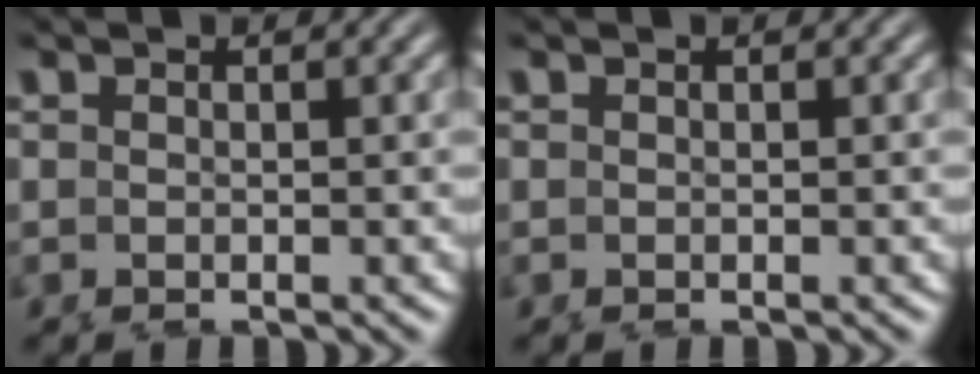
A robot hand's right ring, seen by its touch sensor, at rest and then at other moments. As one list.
[{"total": 0.0}]